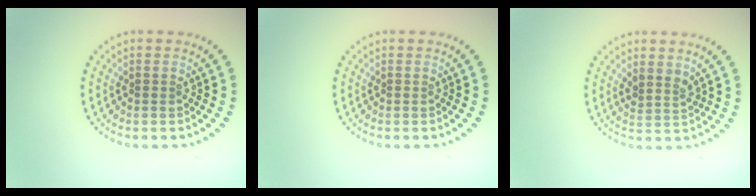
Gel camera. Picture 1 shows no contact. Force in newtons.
{"total": 0.0}
{"total": 1.8, "press": 1.5, "slide": 1.1}